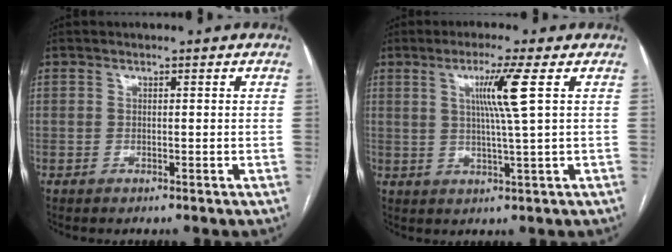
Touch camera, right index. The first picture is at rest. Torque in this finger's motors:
{"motor_torque": [0.08, 0.20, 0.19, 0.10]}